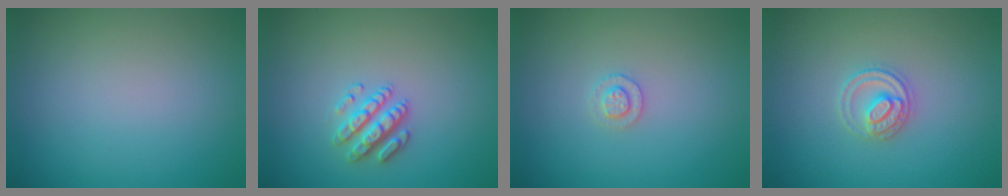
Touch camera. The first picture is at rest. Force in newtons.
{"total": 2.6, "press": 2.6, "slide": 0.6}
{"total": 1.3, "press": 1.2, "slide": 0.3}
{"total": 2.5, "press": 2.4, "slide": 0.3}